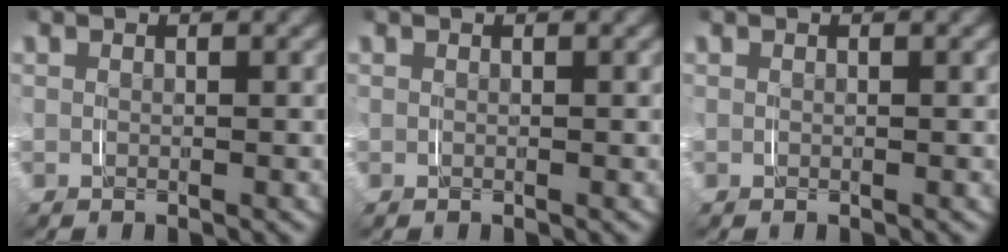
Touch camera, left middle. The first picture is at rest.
{"total": 0.0}
{"total": 0.0}